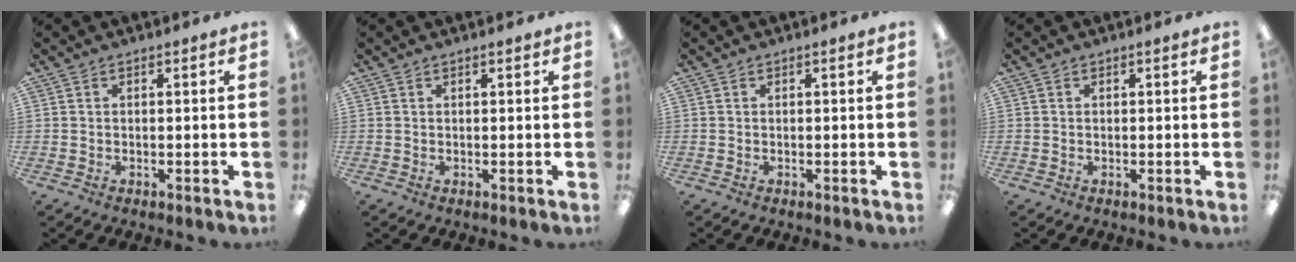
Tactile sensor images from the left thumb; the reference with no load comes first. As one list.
[{"total": 0.6, "force": [0.5, 0.1, 0.4], "torque": [-0.009, 0.002, 0.007]}, {"total": 0.0}, {"total": 0.0}]